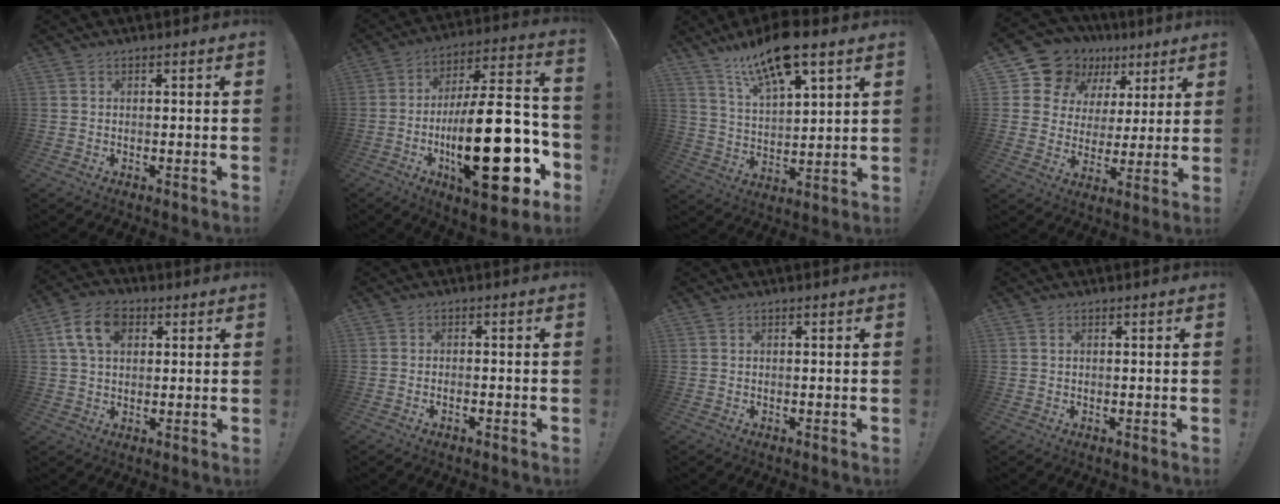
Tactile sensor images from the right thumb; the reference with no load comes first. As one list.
[{"total": 30.5, "force": [-7.3, 11.0, 27.5], "torque": [-0.465, 0.036, -0.108]}, {"total": 14.8, "force": [10.1, 4.6, 9.8], "torque": [-0.177, -0.050, 0.173]}, {"total": 14.9, "force": [9.0, 10.8, 4.8], "torque": [-0.091, -0.053, 0.180]}, {"total": 11.1, "force": [3.7, 7.4, 7.3], "torque": [-0.135, 0.010, 0.073]}, {"total": 1.2, "force": [-0.9, 0.2, 0.8], "torque": [-0.020, 0.003, -0.015]}, {"total": 0.0}, {"total": 0.0}]